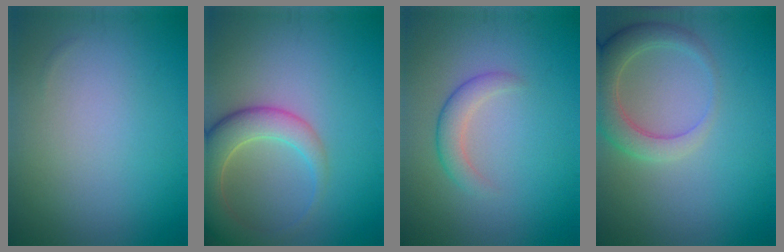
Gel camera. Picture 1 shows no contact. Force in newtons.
{"total": 5.7, "press": 5.7, "slide": 0.8}
{"total": 2.3, "press": 2.3, "slide": 0.1}
{"total": 4.3, "press": 4.2, "slide": 0.6}